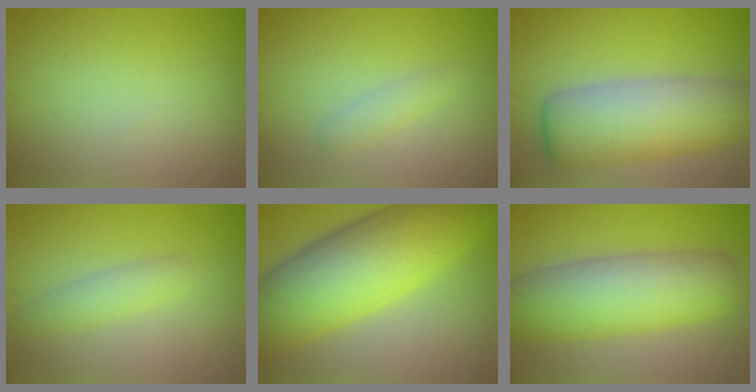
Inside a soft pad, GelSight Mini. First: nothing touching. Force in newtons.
{"total": 1.3, "press": 1.3, "slide": 0.1}
{"total": 8.2, "press": 8.2, "slide": 0.3}
{"total": 1.9, "press": 1.9, "slide": 0.1}
{"total": 12.2, "press": 12.2, "slide": 0.1}
{"total": 9.0, "press": 9.0, "slide": 0.6}